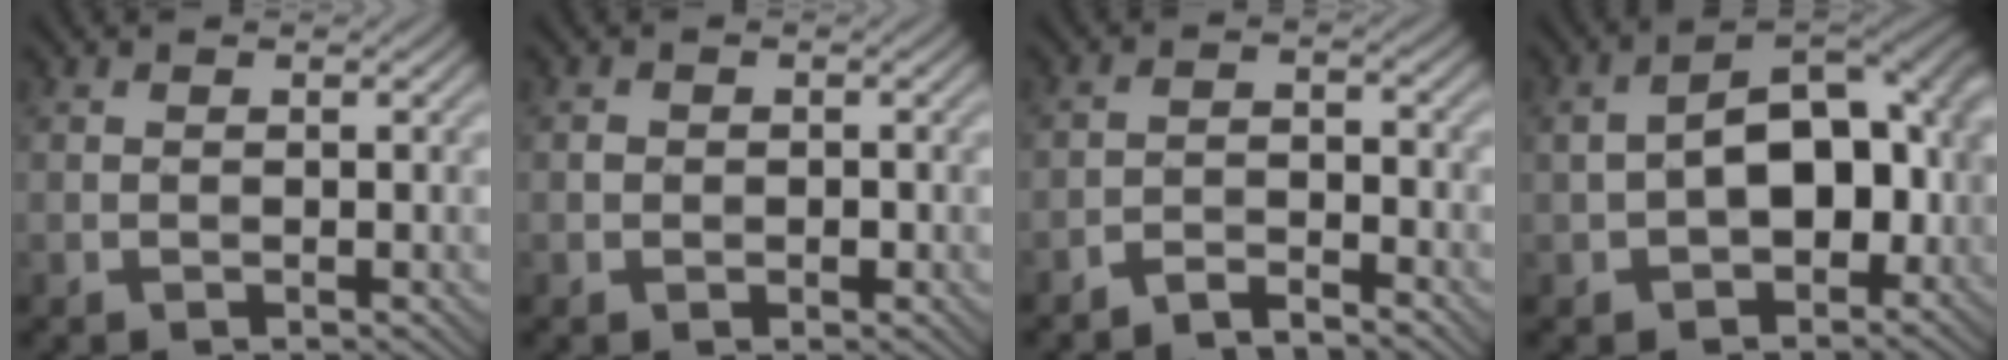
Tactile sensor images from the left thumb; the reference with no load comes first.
{"total": 1.1, "force": [-0.2, 1.0, 0.5], "torque": [-0.007, -0.005, -0.005]}
{"total": 3.1, "force": [-2.9, 0.5, 1.1], "torque": [-0.019, 0.003, -0.061]}
{"total": 13.7, "force": [-1.1, 8.4, 10.7], "torque": [-0.163, 0.005, -0.019]}